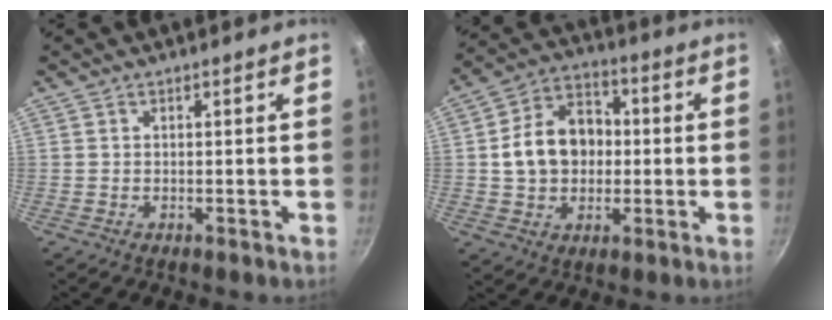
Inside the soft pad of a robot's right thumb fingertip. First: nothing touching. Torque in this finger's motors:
{"motor_torque": [-0.51, 0.94, 0.39, -0.35, 0.34]}